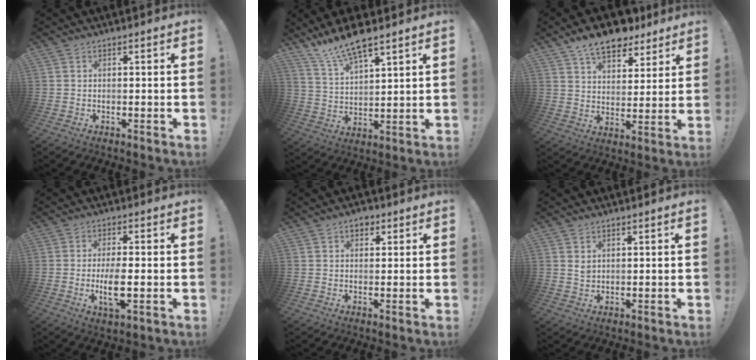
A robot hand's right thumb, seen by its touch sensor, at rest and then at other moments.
{"total": 10.9, "force": [9.0, 2.2, 5.8], "torque": [-0.116, -0.050, 0.162]}
{"total": 12.1, "force": [9.1, 5.8, 5.5], "torque": [-0.090, -0.053, 0.166]}
{"total": 7.5, "force": [-1.3, 2.0, 7.1], "torque": [-0.138, -0.011, -0.025]}
{"total": 3.1, "force": [1.6, 2.1, 1.5], "torque": [-0.018, -0.002, 0.027]}
{"total": 2.0, "force": [1.2, 1.3, 0.9], "torque": [-0.012, -0.004, 0.021]}